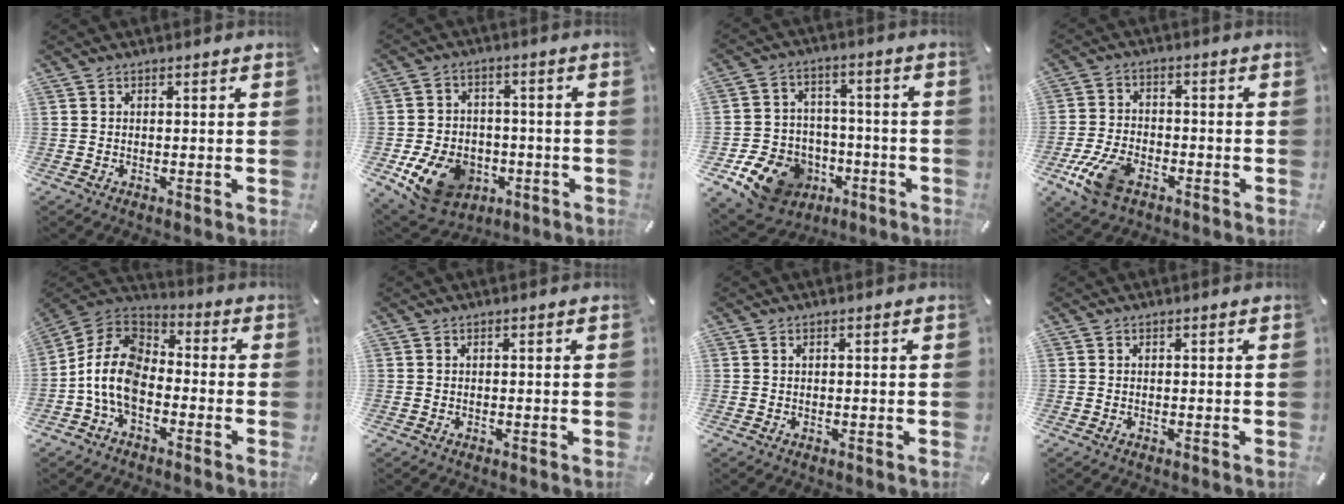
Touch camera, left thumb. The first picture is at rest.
{"total": 12.5, "force": [-5.0, 9.5, 6.4], "torque": [-0.125, 0.028, -0.084]}
{"total": 13.0, "force": [-6.5, 10.2, 4.5], "torque": [-0.068, 0.049, -0.104]}
{"total": 10.0, "force": [-5.1, 6.5, 5.6], "torque": [-0.116, 0.025, -0.090]}
{"total": 12.1, "force": [-4.9, 7.8, 7.8], "torque": [-0.185, 0.015, -0.099]}
{"total": 0.0}
{"total": 0.0}
{"total": 0.0}